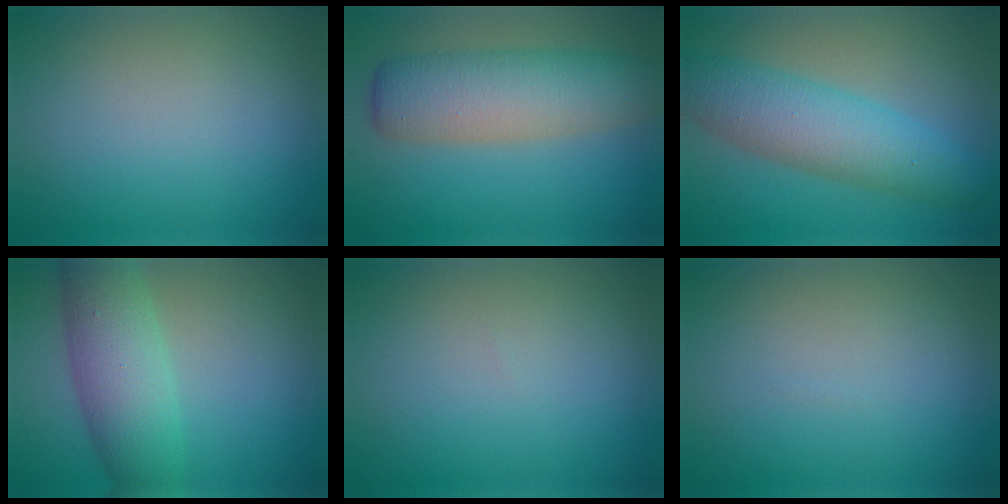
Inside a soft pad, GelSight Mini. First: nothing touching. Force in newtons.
{"total": 7.6, "press": 7.6, "slide": 0.3}
{"total": 6.9, "press": 6.9, "slide": 0.1}
{"total": 6.8, "press": 6.8, "slide": 0.2}
{"total": 0.0}
{"total": 0.0}